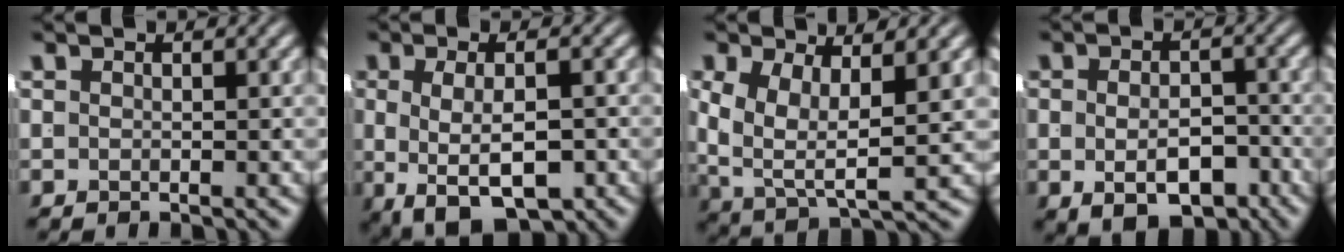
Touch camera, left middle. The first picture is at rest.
{"total": 7.5, "force": [-3.4, 3.4, 5.8], "torque": [-0.106, -0.028, -0.029]}
{"total": 5.8, "force": [0.4, 3.5, 4.6], "torque": [-0.107, -0.032, 0.026]}
{"total": 5.2, "force": [-2.9, 2.5, 3.4], "torque": [-0.044, -0.022, -0.035]}